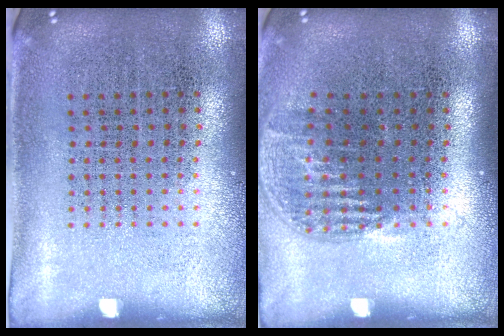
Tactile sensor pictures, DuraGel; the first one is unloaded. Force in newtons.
{"total": 1.1, "press": 1.0, "slide": 0.6}